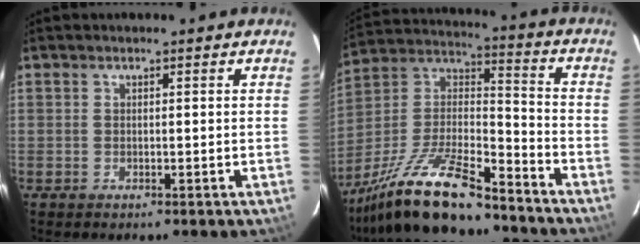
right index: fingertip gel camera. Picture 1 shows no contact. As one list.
[{"total": 20.3, "force": [-15.6, 4.8, 12.1], "torque": [-0.246, -0.008, -0.274]}]